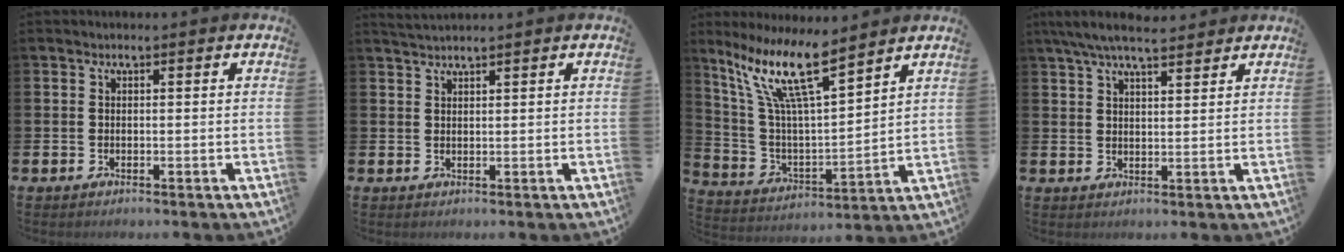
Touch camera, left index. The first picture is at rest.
{"total": 1.6, "force": [1.6, -0.1, 0.3], "torque": [-0.012, 0.001, 0.031]}
{"total": 12.4, "force": [8.8, 2.4, 8.4], "torque": [-0.194, -0.036, 0.153]}
{"total": 6.0, "force": [5.4, 1.1, 2.4], "torque": [-0.061, -0.015, 0.098]}